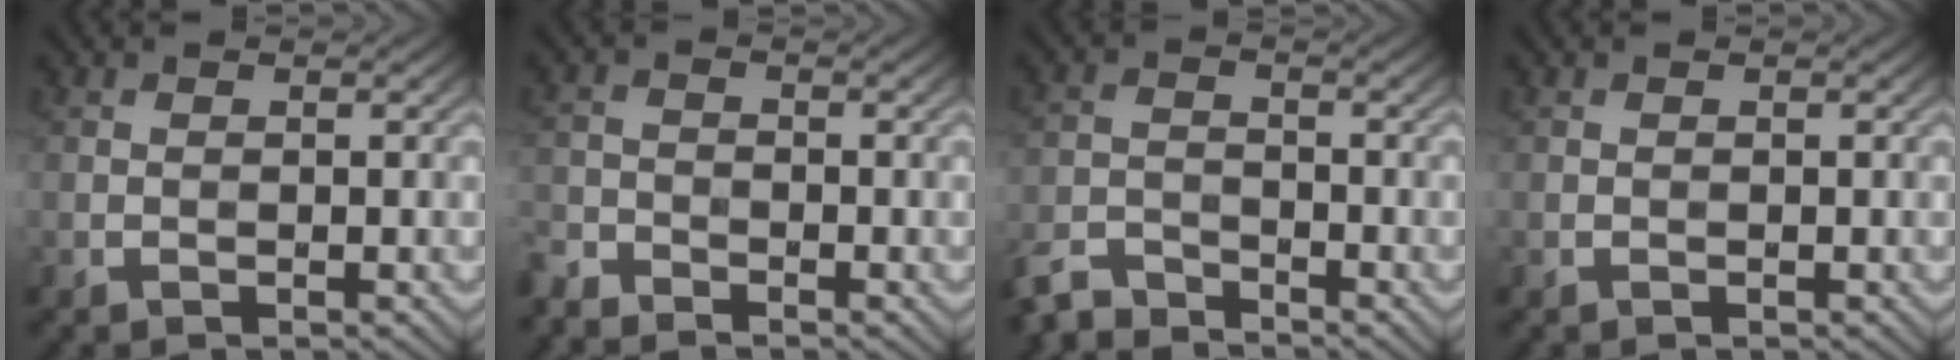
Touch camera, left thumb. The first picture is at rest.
{"total": 3.0, "force": [-2.9, 0.7, 0.5], "torque": [-0.013, -0.009, -0.073]}
{"total": 4.8, "force": [-4.4, 1.2, 1.3], "torque": [-0.025, -0.007, -0.099]}
{"total": 0.0}